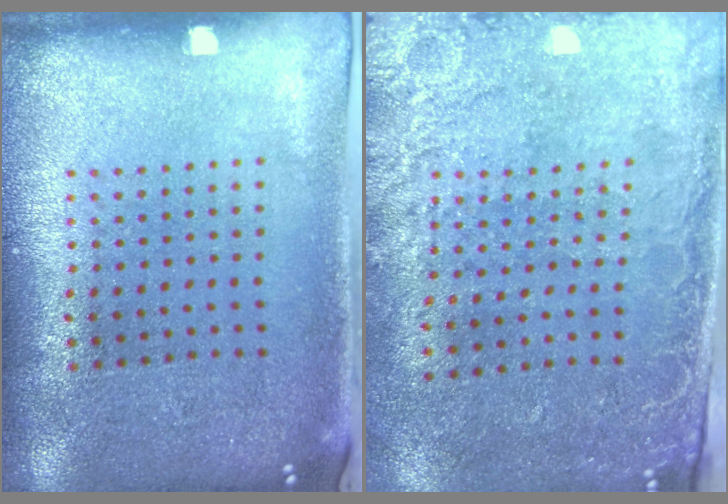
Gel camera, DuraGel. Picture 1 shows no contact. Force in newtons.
{"total": 2.5, "press": 2.2, "slide": 1.3}